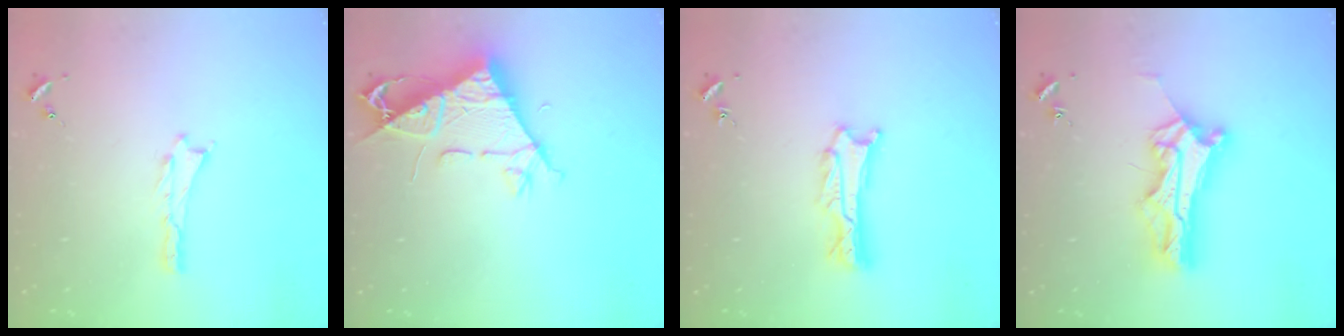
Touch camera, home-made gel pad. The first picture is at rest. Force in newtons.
{"total": 8.6, "press": 8.5, "slide": 1.2}
{"total": 1.8, "press": 1.8, "slide": 0.2}
{"total": 9.9, "press": 9.9, "slide": 0.8}